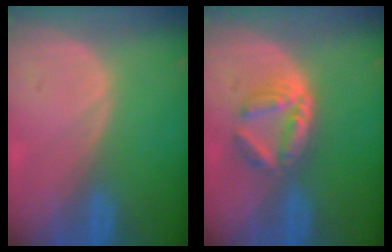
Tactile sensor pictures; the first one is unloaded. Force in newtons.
{"total": 6.2, "press": 5.4, "slide": 3.2}